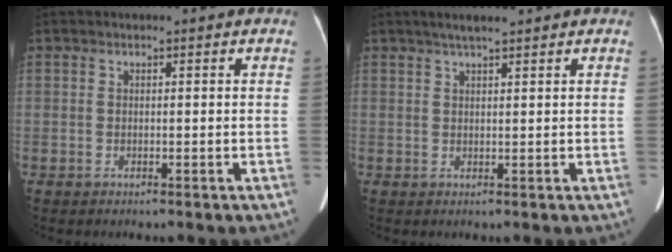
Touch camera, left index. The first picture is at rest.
{"total": 3.2, "force": [2.6, 0.2, 1.9], "torque": [-0.035, 0.011, 0.046]}